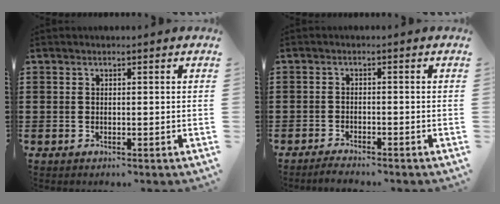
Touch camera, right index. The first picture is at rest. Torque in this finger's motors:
{"motor_torque": [-1.07, 1.07, -0.12, -0.10]}